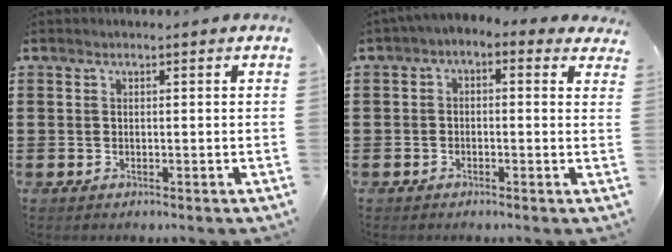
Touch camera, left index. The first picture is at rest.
{"total": 1.8, "force": [-1.4, 0.7, 0.9], "torque": [-0.018, 0.008, -0.033]}